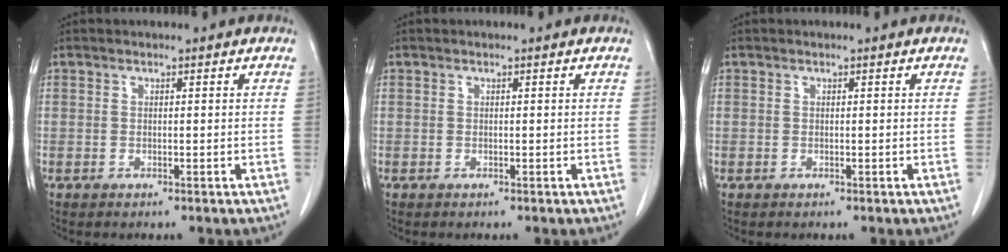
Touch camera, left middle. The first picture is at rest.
{"total": 0.0}
{"total": 0.0}